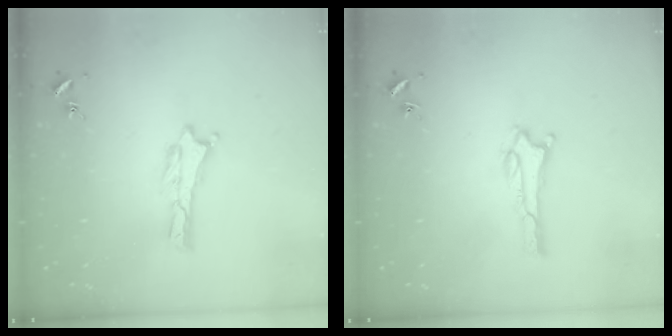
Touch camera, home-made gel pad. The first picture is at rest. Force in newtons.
{"total": 1.1, "press": 1.0, "slide": 0.1}